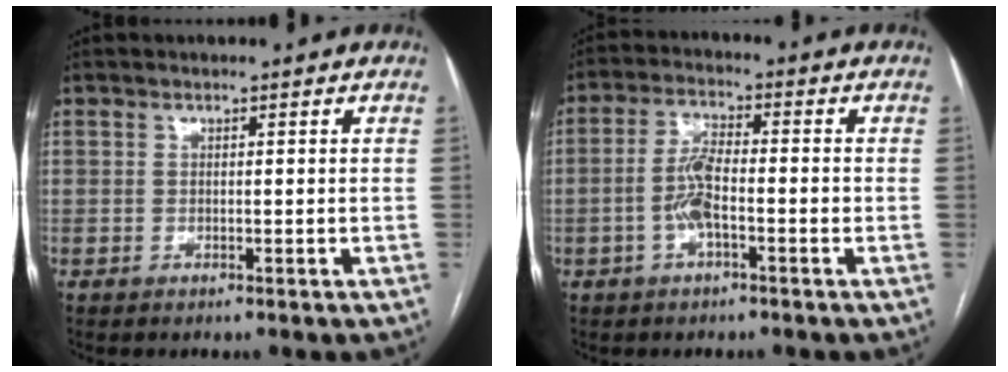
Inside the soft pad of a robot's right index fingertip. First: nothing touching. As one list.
[{"total": 5.3, "force": [-1.6, 1.6, 4.8], "torque": [-0.106, 0.009, -0.033]}]